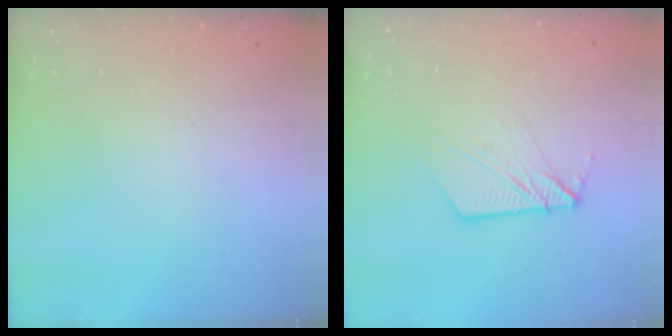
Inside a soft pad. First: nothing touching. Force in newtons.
{"total": 9.6, "press": 9.6, "slide": 0.9}